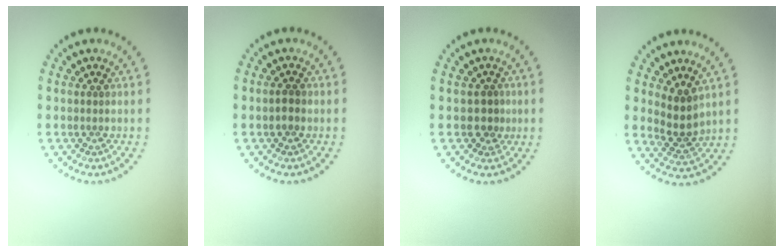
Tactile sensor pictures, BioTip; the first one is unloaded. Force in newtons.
{"total": 1.2, "press": 1.2, "slide": 0.1}
{"total": 1.2, "press": 1.0, "slide": 0.8}
{"total": 2.6, "press": 2.0, "slide": 1.6}